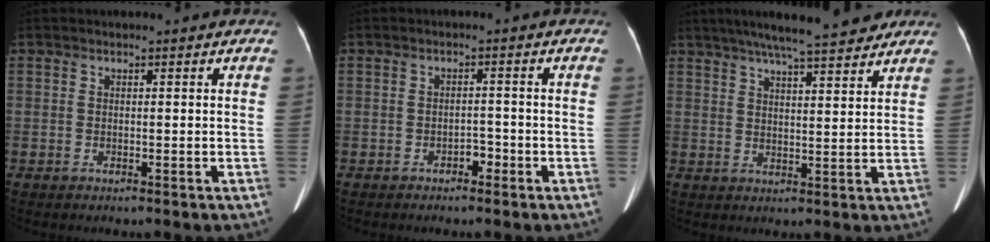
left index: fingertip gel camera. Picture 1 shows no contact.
{"total": 1.6, "force": [-1.1, 0.8, 0.7], "torque": [-0.008, 0.003, -0.017]}
{"total": 14.9, "force": [12.4, 1.8, 8.1], "torque": [-0.130, 0.023, 0.177]}